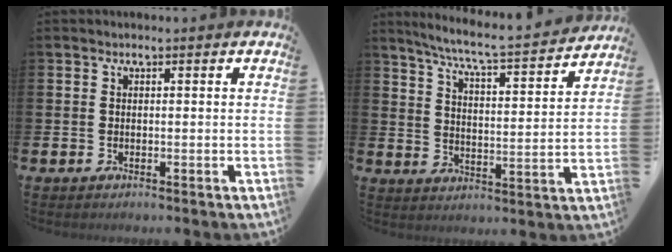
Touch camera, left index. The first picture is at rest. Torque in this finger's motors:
{"motor_torque": [0.16, -0.47, 0.21, 0.11]}